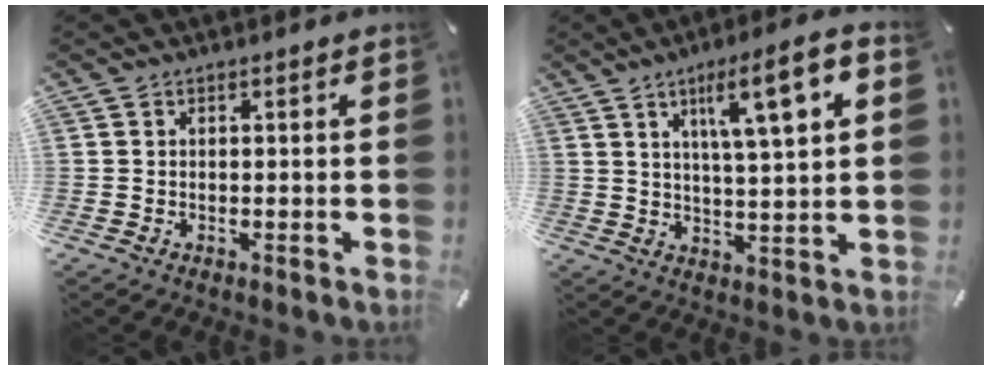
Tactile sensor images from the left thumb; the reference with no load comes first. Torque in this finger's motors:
{"motor_torque": [2.12, 2.28, 1.59, -1.18, 0.55]}